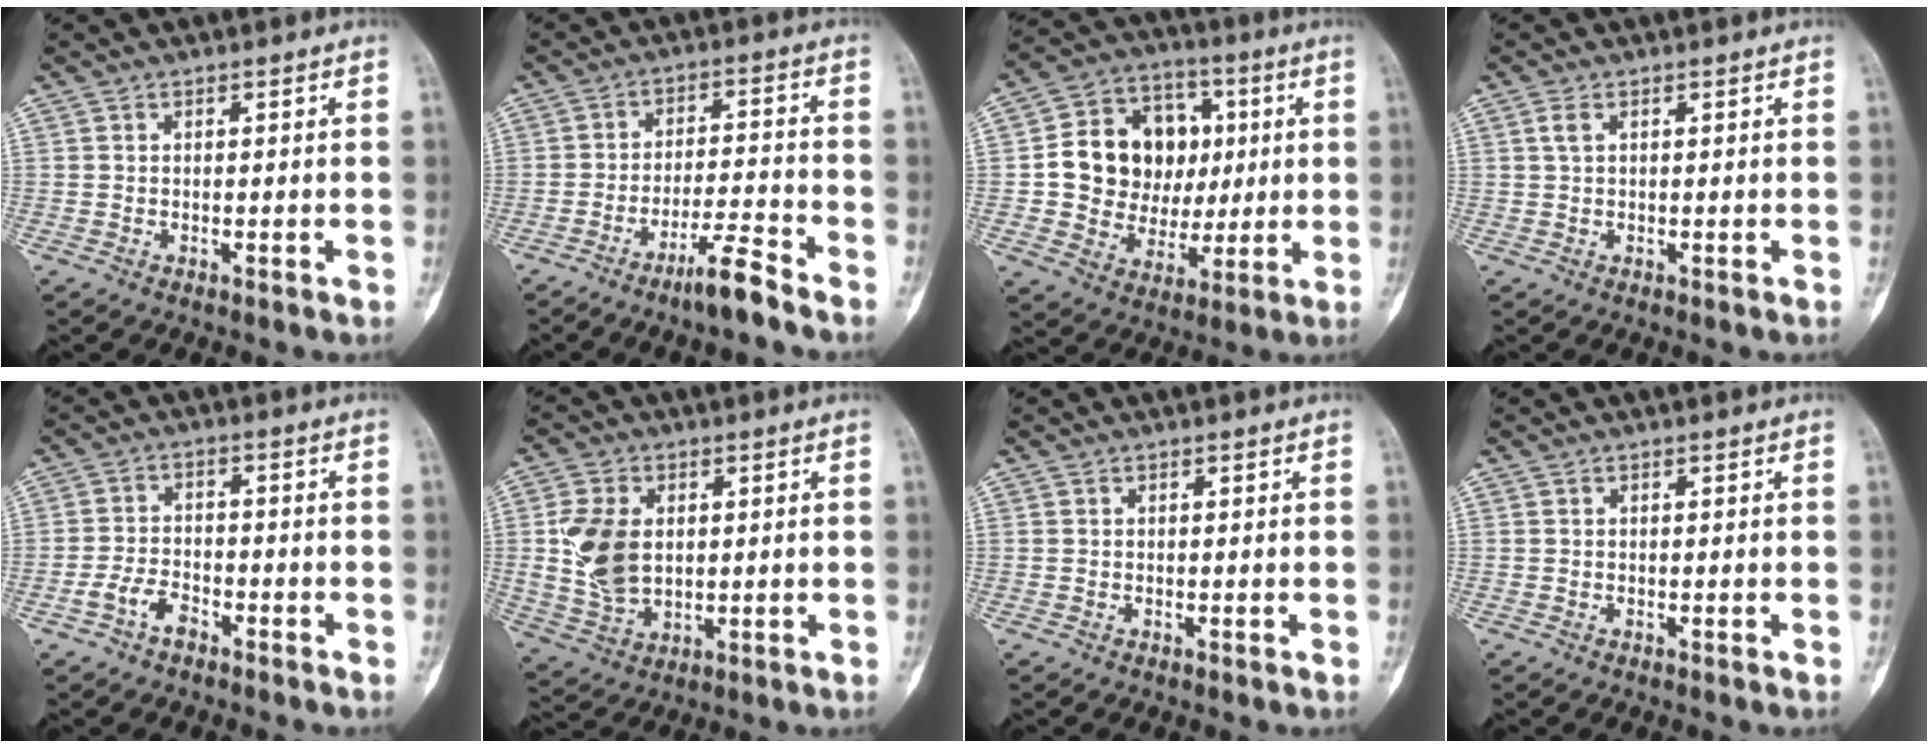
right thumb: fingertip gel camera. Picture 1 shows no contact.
{"total": 7.2, "force": [-5.6, 0.3, 4.6], "torque": [-0.082, 0.041, -0.102]}
{"total": 16.9, "force": [1.7, 14.3, 8.8], "torque": [-0.098, 0.022, 0.040]}
{"total": 1.5, "force": [0.6, 0.7, 1.2], "torque": [-0.032, 0.010, 0.014]}
{"total": 4.5, "force": [-2.8, 2.4, 2.5], "torque": [-0.050, 0.025, -0.053]}
{"total": 11.2, "force": [1.2, 7.7, 8.1], "torque": [-0.152, -0.005, 0.033]}
{"total": 0.0}
{"total": 0.0}